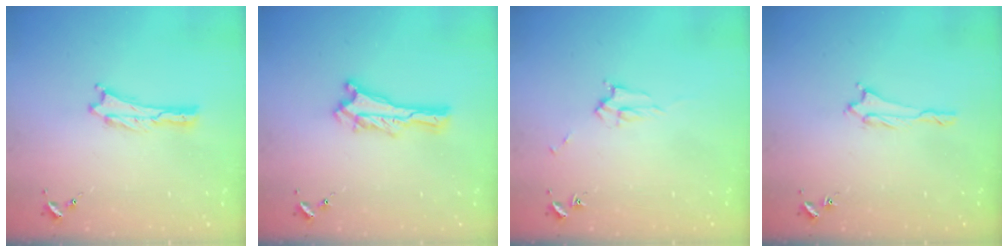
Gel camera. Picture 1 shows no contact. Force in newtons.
{"total": 0.0}
{"total": 2.3, "press": 2.3, "slide": 0.3}
{"total": 1.3, "press": 1.3, "slide": 0.1}